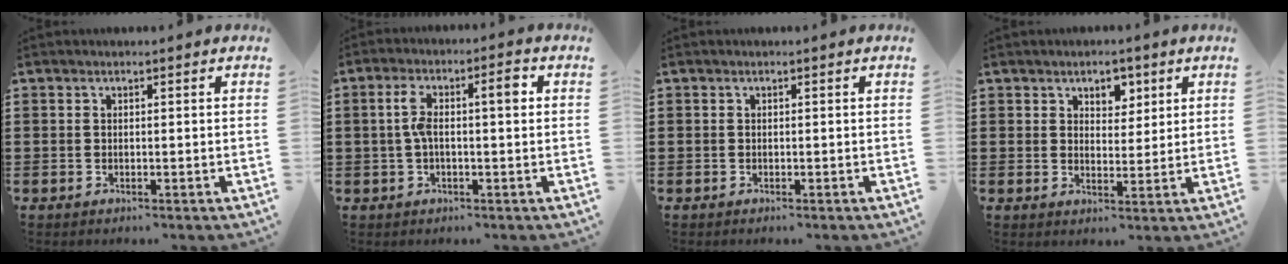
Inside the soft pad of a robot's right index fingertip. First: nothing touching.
{"total": 5.8, "force": [0.5, 1.7, 5.5], "torque": [-0.105, 0.013, 0.003]}
{"total": 0.0}
{"total": 3.5, "force": [2.3, 2.4, 1.0], "torque": [-0.026, 0.010, 0.039]}